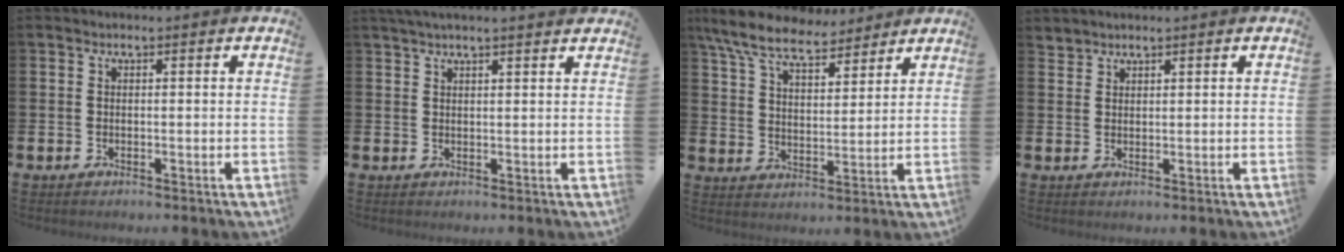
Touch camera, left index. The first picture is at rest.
{"total": 2.3, "force": [2.1, -0.2, 0.8], "torque": [-0.018, -0.003, 0.039]}
{"total": 8.8, "force": [7.9, 2.2, 3.0], "torque": [-0.096, -0.032, 0.147]}
{"total": 1.9, "force": [1.9, 0.3, -0.4], "torque": [0.003, -0.004, 0.036]}